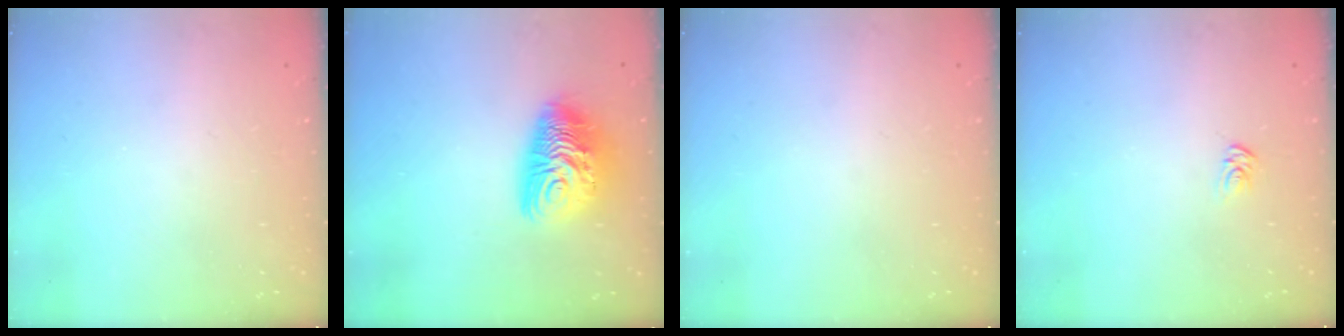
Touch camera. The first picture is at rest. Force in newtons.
{"total": 12.5, "press": 12.5, "slide": 0.9}
{"total": 0.0}
{"total": 2.5, "press": 2.5, "slide": 0.1}